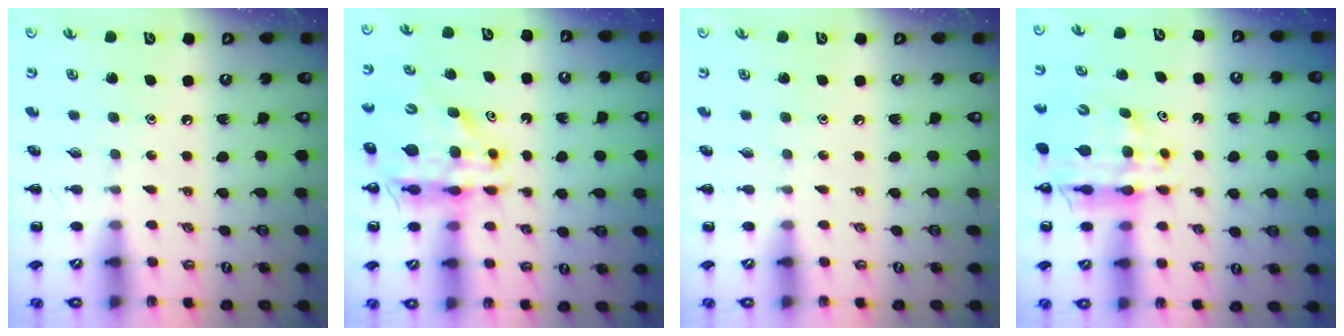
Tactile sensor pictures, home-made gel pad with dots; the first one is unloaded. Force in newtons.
{"total": 11.7, "press": 11.2, "slide": 3.5}
{"total": 0.0}
{"total": 11.1, "press": 10.6, "slide": 3.1}